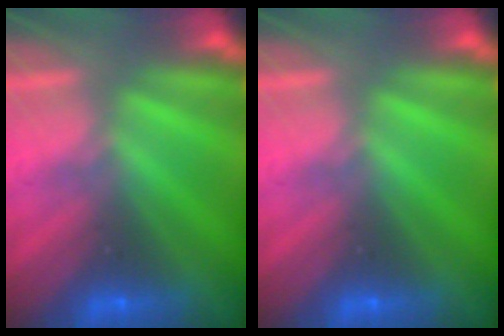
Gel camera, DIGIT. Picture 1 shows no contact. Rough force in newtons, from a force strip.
{"total": 0.0}